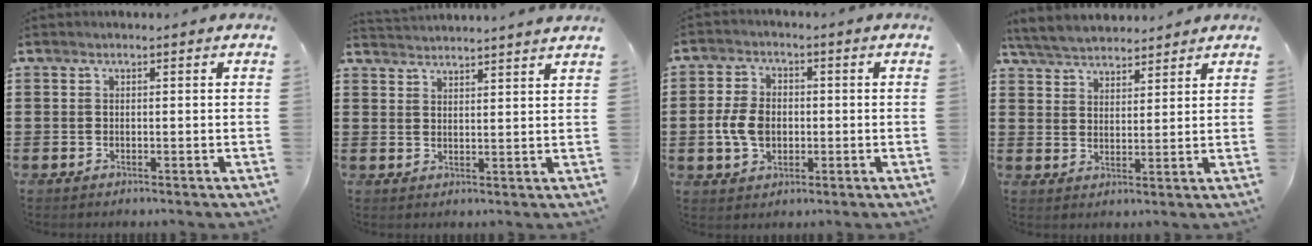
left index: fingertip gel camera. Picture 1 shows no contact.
{"total": 2.9, "force": [2.9, -0.7, -0.3], "torque": [-0.004, -0.011, 0.054]}
{"total": 5.9, "force": [-0.7, 4.1, 4.2], "torque": [-0.109, 0.000, -0.020]}
{"total": 5.1, "force": [4.9, 1.3, 0.8], "torque": [-0.036, -0.012, 0.090]}